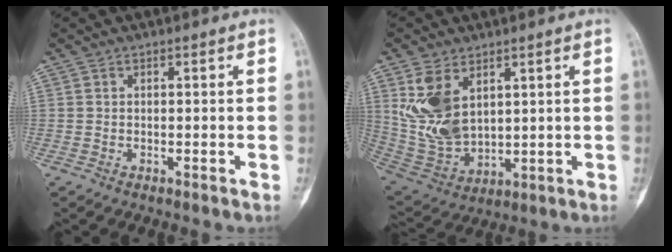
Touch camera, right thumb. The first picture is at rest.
{"total": 12.4, "force": [4.5, 7.5, 8.8], "torque": [-0.167, -0.021, 0.113]}